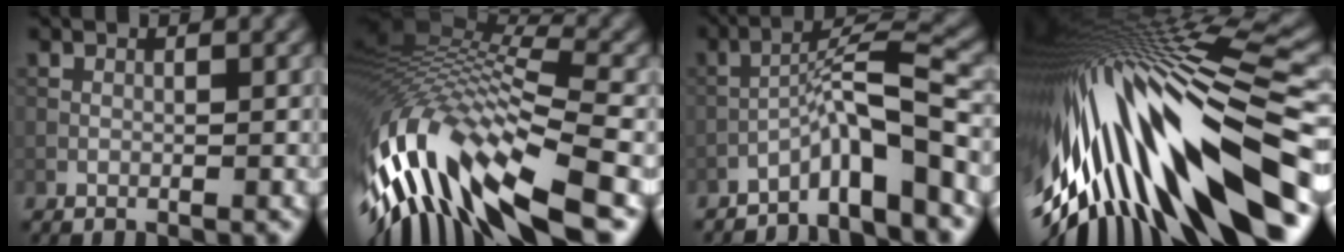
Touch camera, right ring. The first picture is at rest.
{"total": 14.9, "force": [-4.8, 5.6, 13.0], "torque": [-0.265, 0.014, -0.088]}
{"total": 6.5, "force": [-4.0, 0.7, 5.0], "torque": [-0.082, 0.021, -0.075]}
{"total": 18.6, "force": [-2.7, 6.1, 17.4], "torque": [-0.293, -0.025, -0.040]}